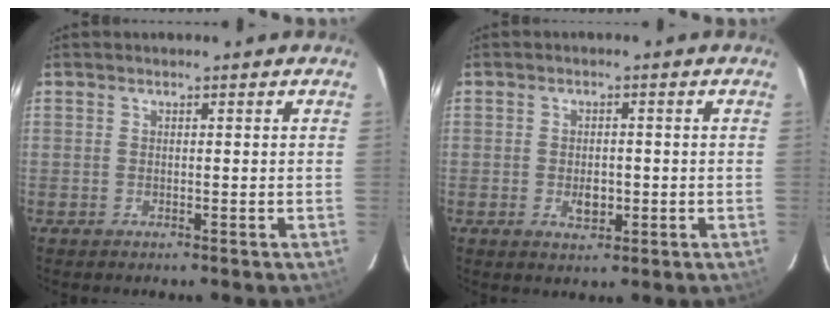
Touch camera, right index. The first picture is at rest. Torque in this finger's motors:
{"motor_torque": [-0.02, 0.08, -0.06, -0.03]}